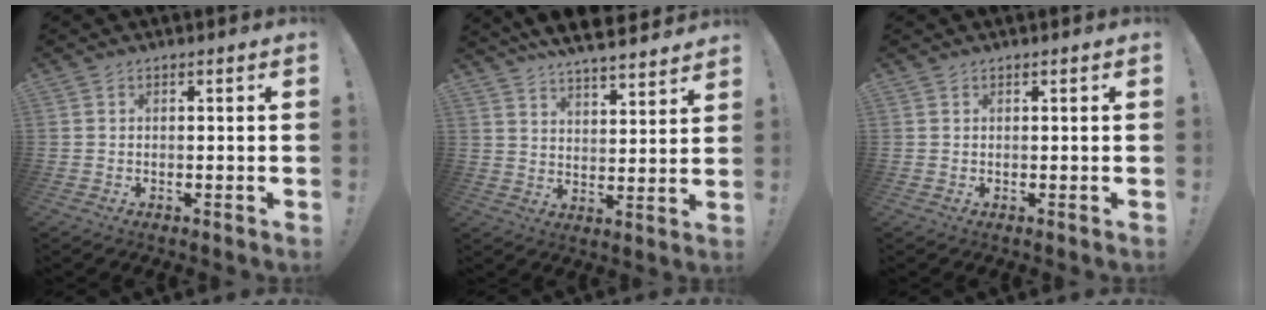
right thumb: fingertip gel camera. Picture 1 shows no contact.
{"total": 8.5, "force": [7.7, 1.6, 3.1], "torque": [-0.053, -0.062, 0.139]}
{"total": 0.0}